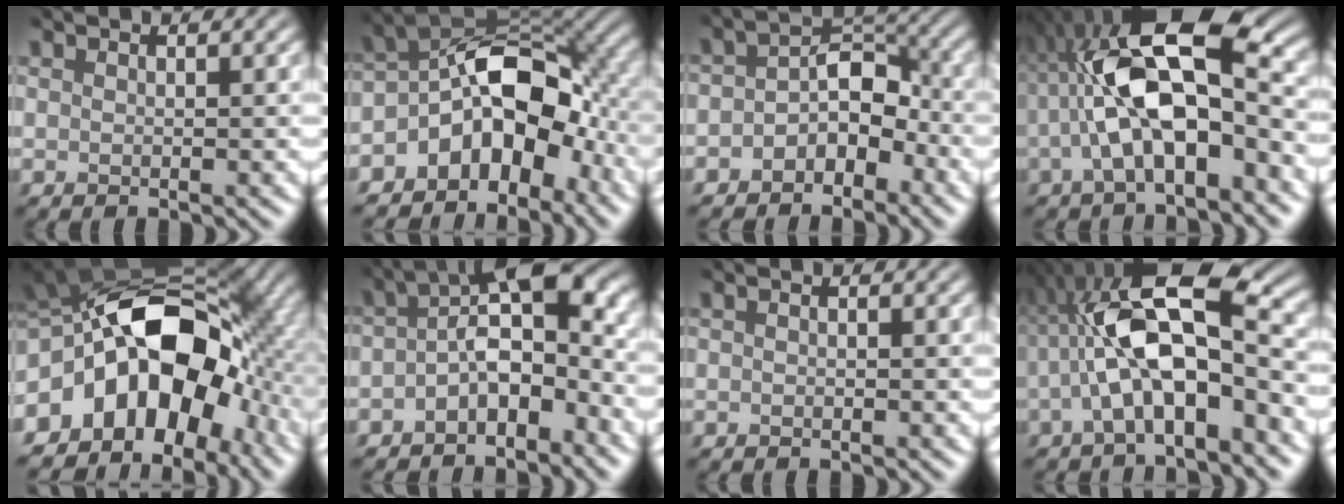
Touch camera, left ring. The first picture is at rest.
{"total": 8.5, "force": [-4.8, 4.8, 5.1], "torque": [-0.072, 0.009, -0.084]}
{"total": 3.9, "force": [-3.1, 2.0, 1.4], "torque": [-0.020, 0.003, -0.049]}
{"total": 9.9, "force": [-2.3, 4.0, 8.8], "torque": [-0.170, 0.015, -0.036]}
{"total": 14.4, "force": [-5.8, 9.1, 9.6], "torque": [-0.131, 0.008, -0.104]}
{"total": 6.1, "force": [-2.5, 2.8, 4.8], "torque": [-0.077, 0.017, -0.049]}
{"total": 0.7, "force": [-0.3, 0.4, 0.6], "torque": [-0.005, -0.005, -0.014]}
{"total": 9.2, "force": [-2.7, 3.4, 8.1], "torque": [-0.157, 0.013, -0.042]}